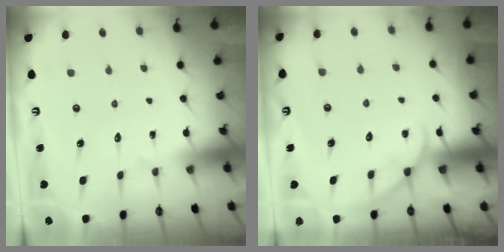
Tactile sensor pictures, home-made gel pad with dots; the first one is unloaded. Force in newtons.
{"total": 4.6, "press": 4.6, "slide": 0.5}